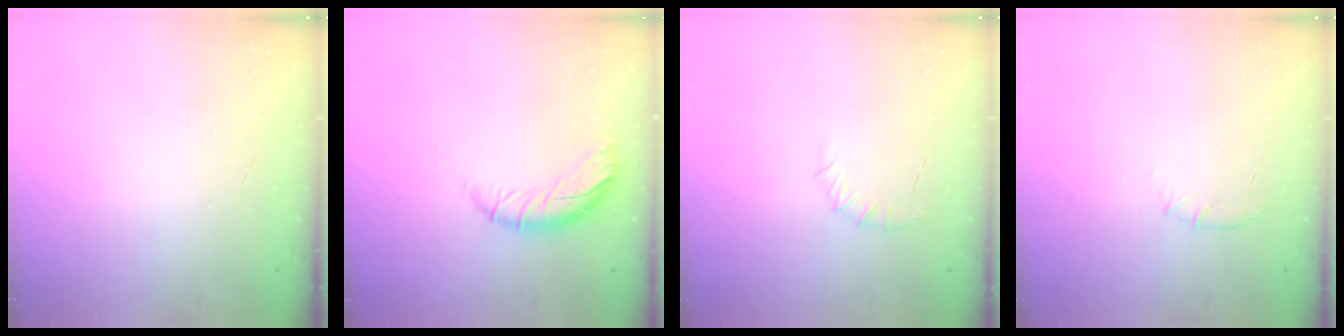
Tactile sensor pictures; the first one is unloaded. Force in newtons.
{"total": 10.1, "press": 10.1, "slide": 0.5}
{"total": 5.8, "press": 5.5, "slide": 1.8}
{"total": 5.7, "press": 5.6, "slide": 1.5}